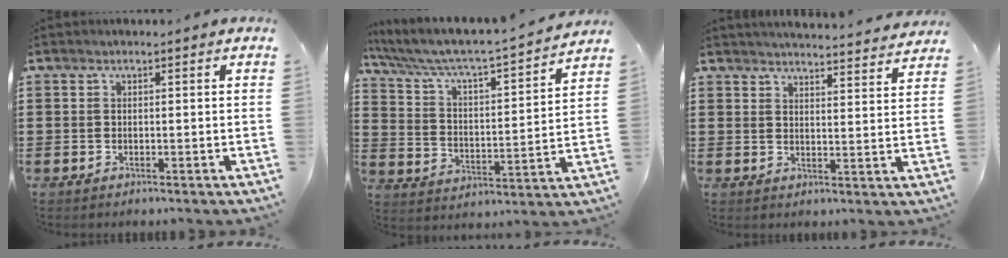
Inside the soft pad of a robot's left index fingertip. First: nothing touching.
{"total": 4.4, "force": [3.9, 0.5, 2.0], "torque": [-0.062, -0.037, 0.055]}
{"total": 3.9, "force": [3.9, -0.5, 0.2], "torque": [-0.011, -0.031, 0.066]}